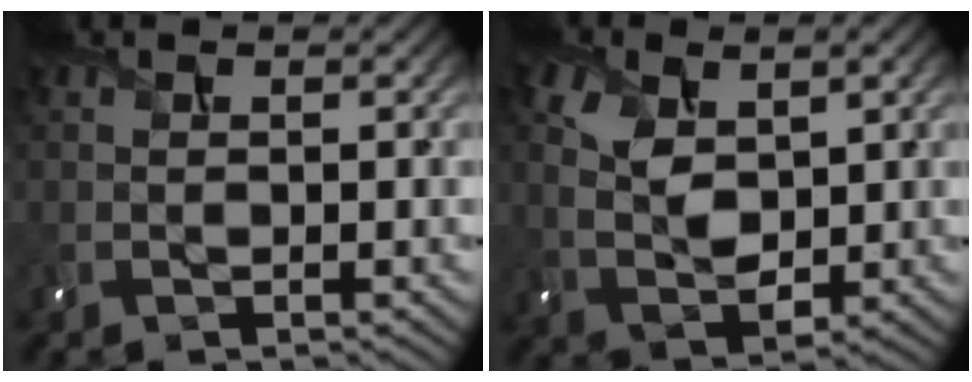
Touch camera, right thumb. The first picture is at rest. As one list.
[{"total": 5.9, "force": [1.8, 3.3, 4.6], "torque": [-0.102, 0.000, 0.033]}]